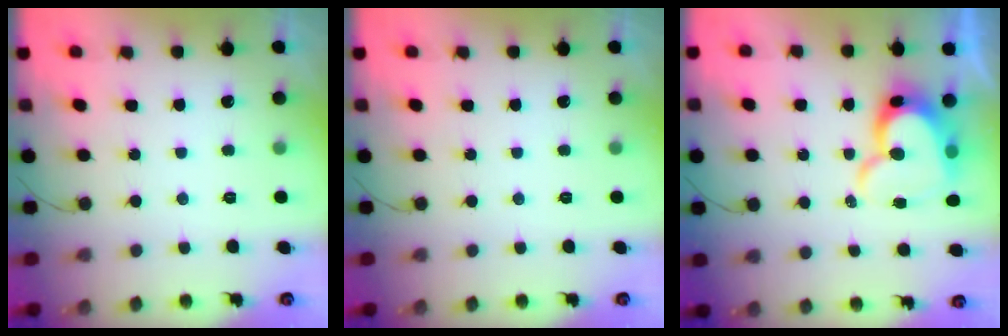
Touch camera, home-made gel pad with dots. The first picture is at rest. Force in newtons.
{"total": 0.0}
{"total": 15.2, "press": 15.1, "slide": 1.6}